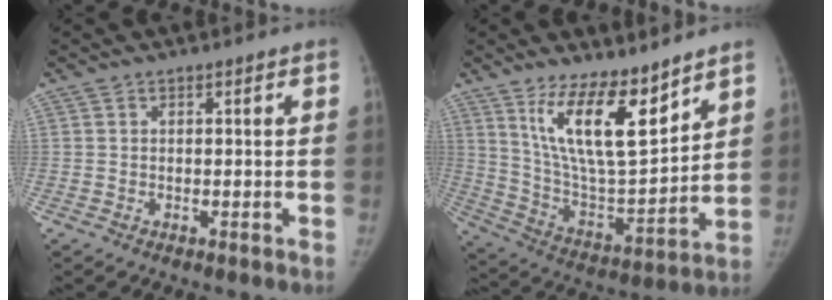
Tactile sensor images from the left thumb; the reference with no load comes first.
{"total": 16.8, "force": [10.6, 5.5, 11.8], "torque": [-0.169, -0.077, 0.207]}